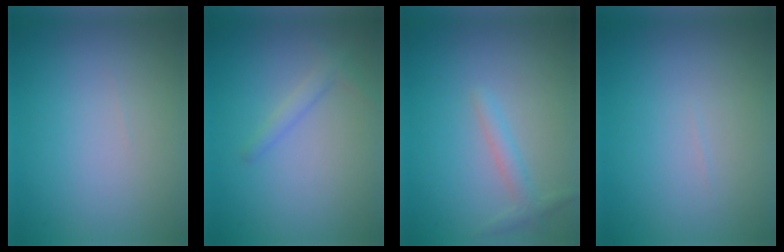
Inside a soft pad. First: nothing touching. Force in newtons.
{"total": 1.3, "press": 1.3, "slide": 0.1}
{"total": 1.6, "press": 1.6, "slide": 0.1}
{"total": 0.0}